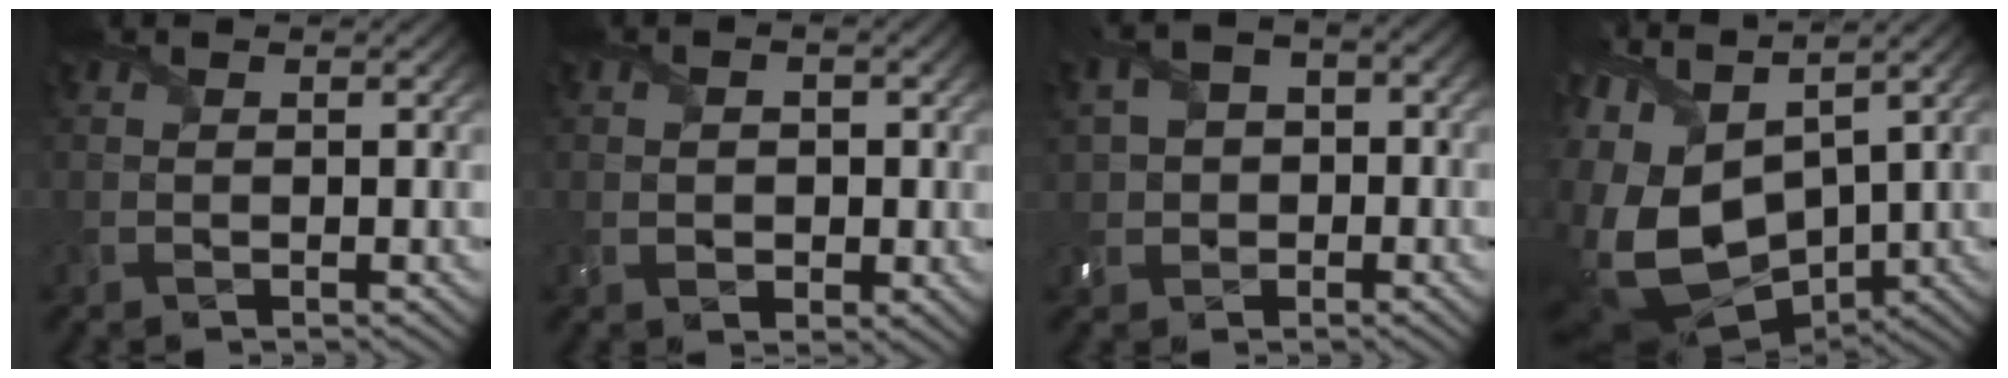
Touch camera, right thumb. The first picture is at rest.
{"total": 2.4, "force": [-0.4, 1.8, 1.6], "torque": [-0.031, -0.008, -0.006]}
{"total": 5.4, "force": [-0.1, 4.4, 3.2], "torque": [-0.081, 0.003, -0.002]}
{"total": 16.4, "force": [-0.7, 9.7, 13.3], "torque": [-0.315, -0.039, 0.014]}